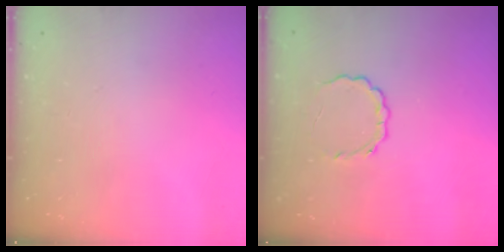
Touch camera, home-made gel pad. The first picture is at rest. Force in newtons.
{"total": 2.8, "press": 2.8, "slide": 0.4}